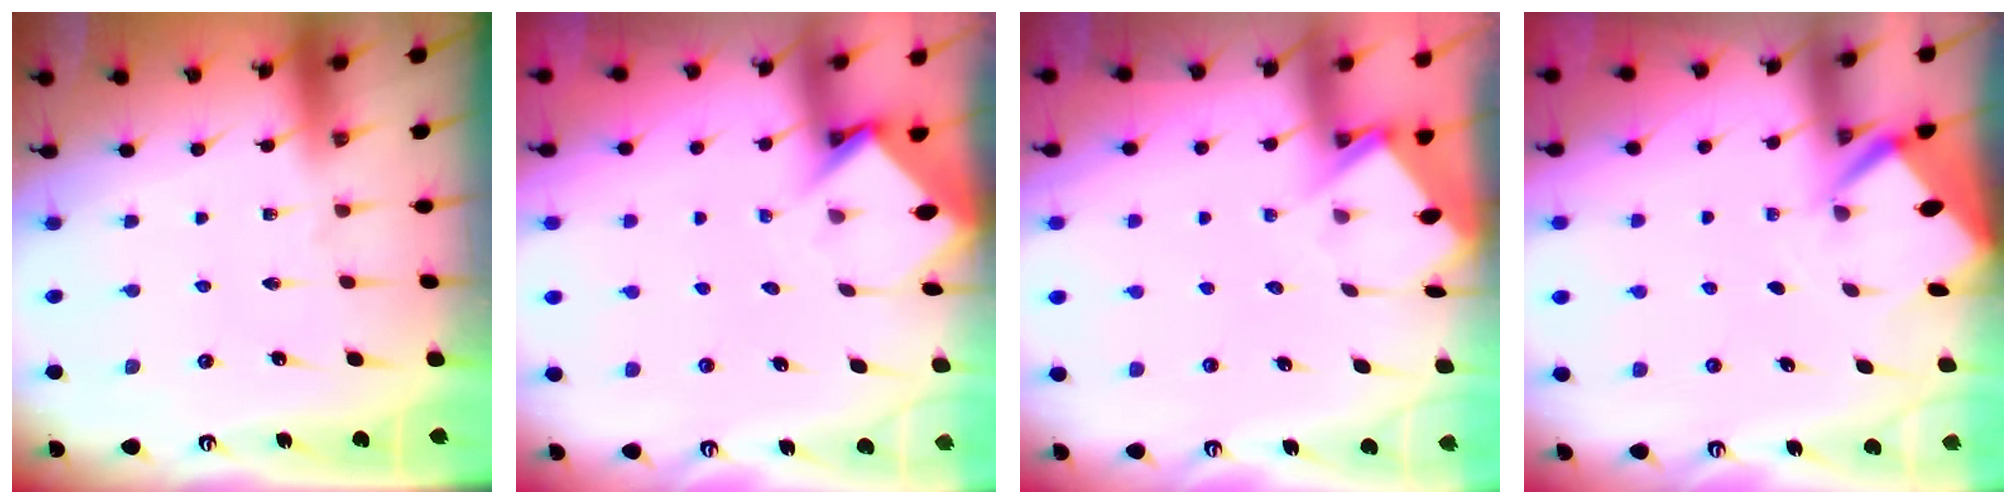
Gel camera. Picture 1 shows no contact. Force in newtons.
{"total": 3.6, "press": 3.5, "slide": 0.2}
{"total": 3.9, "press": 3.9, "slide": 0.4}
{"total": 2.8, "press": 2.8, "slide": 0.2}